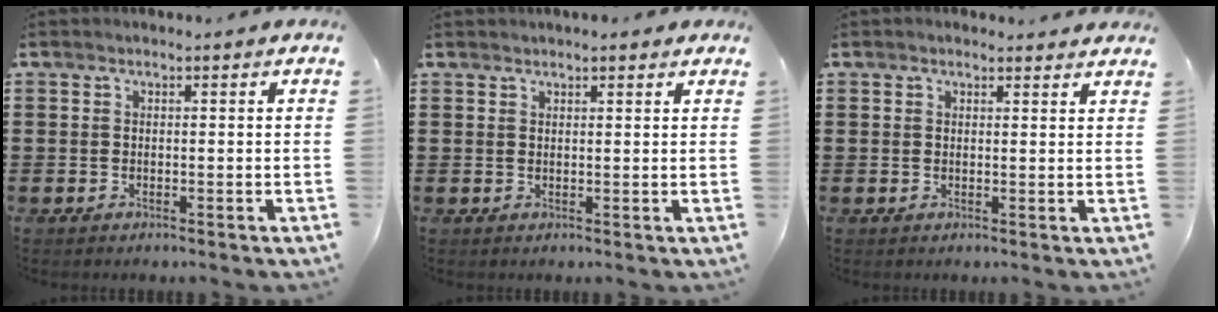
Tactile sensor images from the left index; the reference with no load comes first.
{"total": 1.4, "force": [1.3, 0.2, 0.6], "torque": [-0.013, 0.002, 0.025]}
{"total": 1.2, "force": [1.1, 0.3, 0.1], "torque": [-0.006, 0.003, 0.022]}